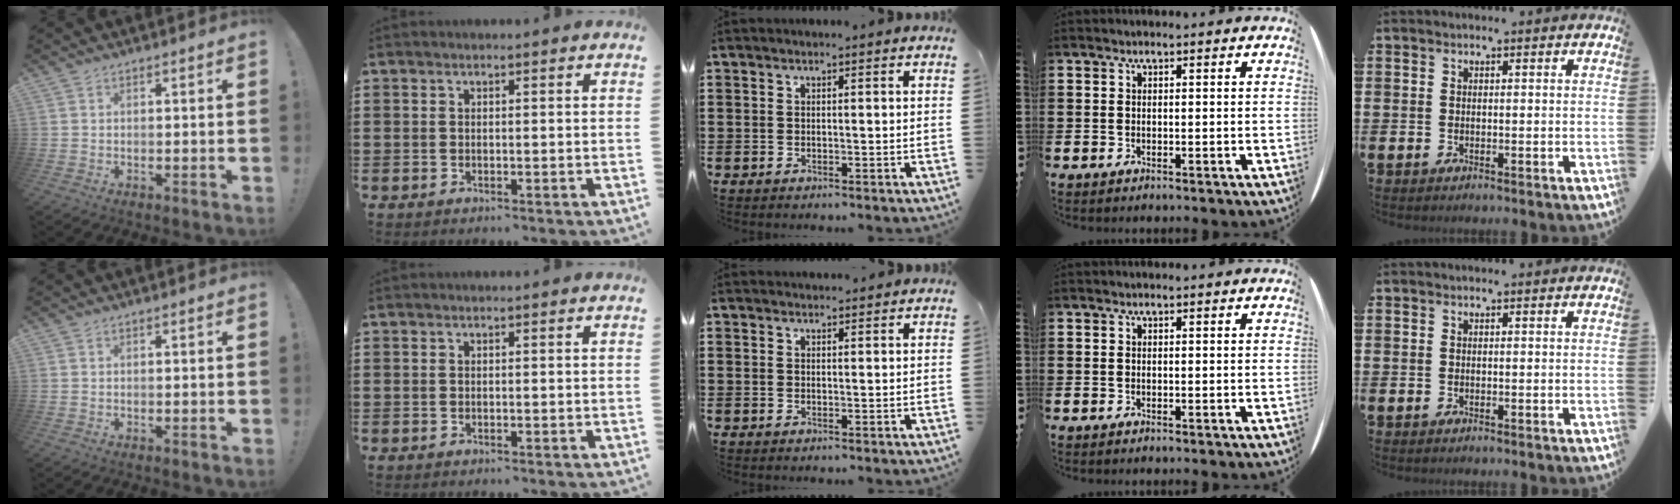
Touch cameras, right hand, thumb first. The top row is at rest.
{"middle": {"total": 1.0, "force": [1.0, 0.2, 0.0], "torque": [0.006, -0.002, 0.018]}}